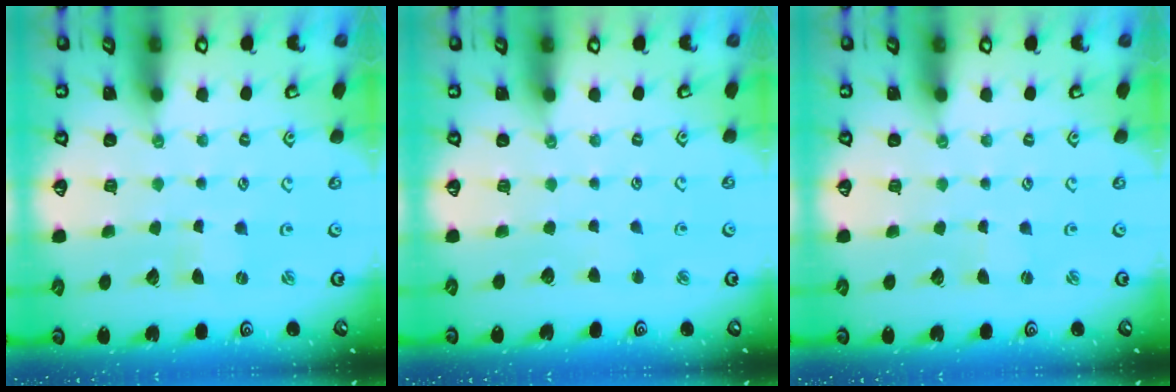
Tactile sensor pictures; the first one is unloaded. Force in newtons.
{"total": 1.5, "press": 1.5, "slide": 0.3}
{"total": 0.7, "press": 0.7, "slide": 0.1}